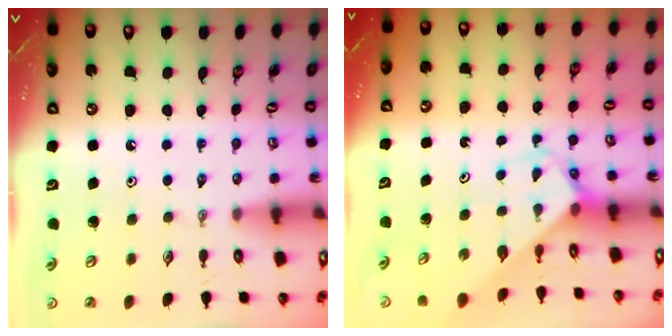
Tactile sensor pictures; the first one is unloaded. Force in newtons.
{"total": 2.9, "press": 2.9, "slide": 0.1}